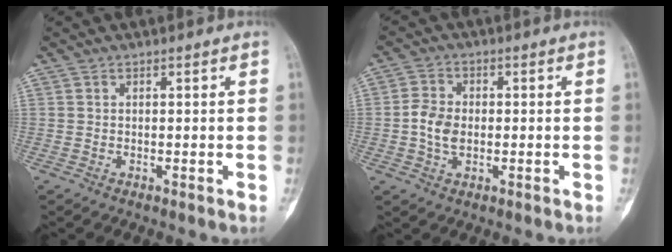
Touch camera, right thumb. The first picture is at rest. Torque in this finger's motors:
{"motor_torque": [0.64, 0.26, 0.51, 0.00, 0.27]}